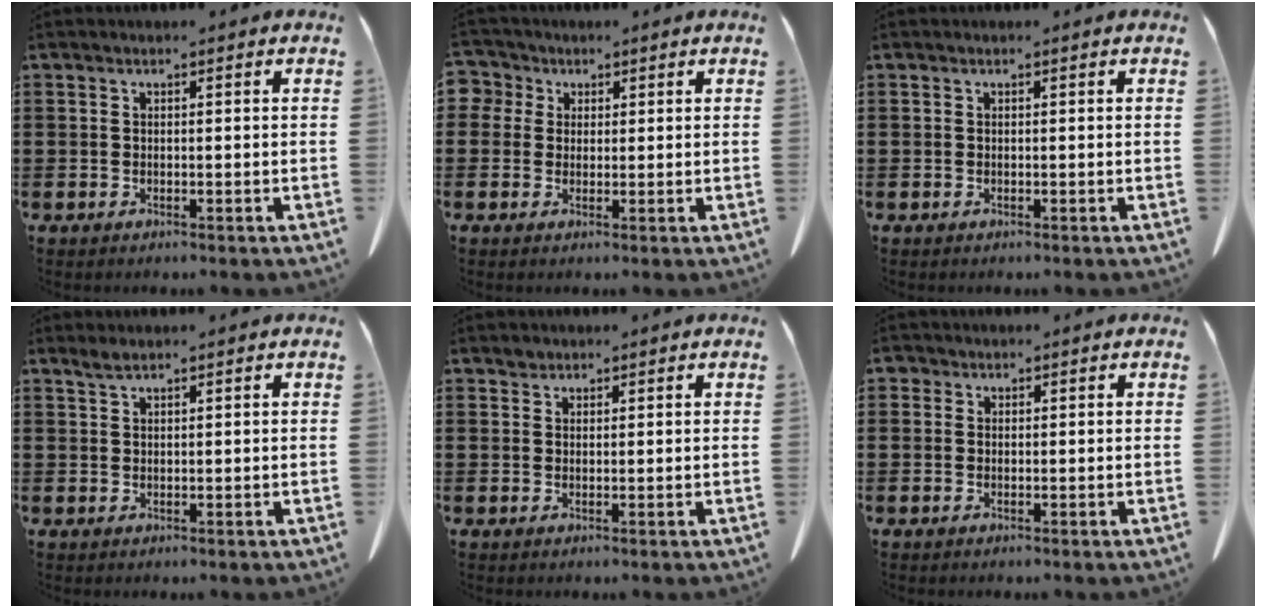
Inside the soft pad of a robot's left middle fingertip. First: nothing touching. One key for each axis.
{"total": 3.1, "fx": 1.4, "fy": 2.7, "fz": 0.2, "tx": -0.013, "ty": 0.008, "tz": 0.023}
{"total": 0.0}
{"total": 1.5, "fx": 1.2, "fy": 0.3, "fz": 0.9, "tx": -0.020, "ty": 0.001, "tz": 0.021}
{"total": 1.2, "fx": 1.0, "fy": 0.6, "fz": 0.1, "tx": -0.005, "ty": 0.002, "tz": 0.020}
{"total": 0.9, "fx": 0.4, "fy": 0.8, "fz": 0.2, "tx": -0.008, "ty": 0.006, "tz": 0.007}